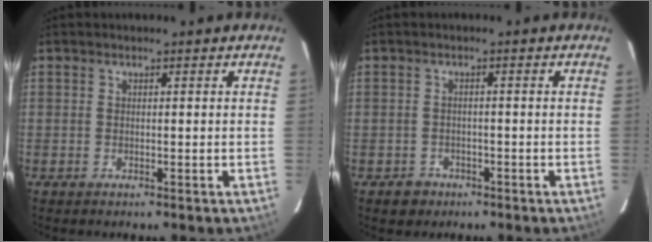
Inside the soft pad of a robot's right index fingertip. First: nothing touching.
{"total": 2.7, "force": [-1.7, 2.1, 0.3], "torque": [-0.014, 0.003, -0.023]}